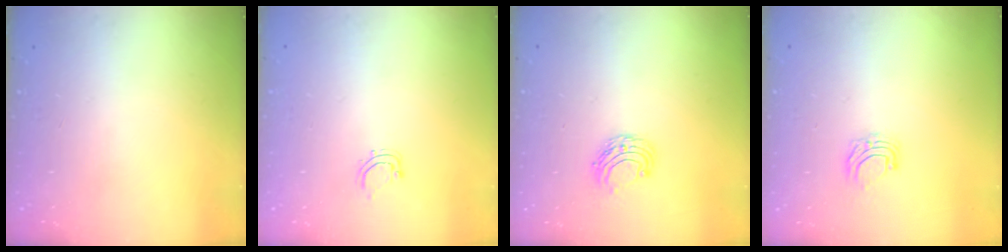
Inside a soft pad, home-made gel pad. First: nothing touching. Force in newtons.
{"total": 2.8, "press": 2.8, "slide": 0.5}
{"total": 6.5, "press": 6.5, "slide": 0.6}
{"total": 5.2, "press": 5.2, "slide": 0.4}